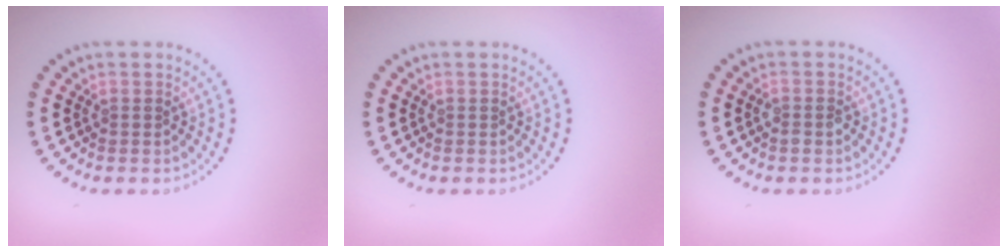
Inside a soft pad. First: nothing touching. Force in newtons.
{"total": 0.0}
{"total": 1.0, "press": 1.0, "slide": 0.2}